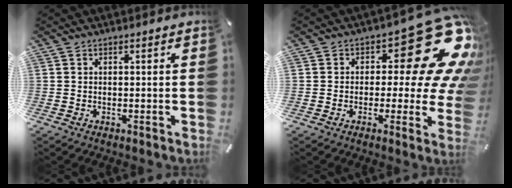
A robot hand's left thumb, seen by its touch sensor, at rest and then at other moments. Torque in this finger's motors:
{"motor_torque": [2.42, 2.59, 0.30, -0.11, 0.10]}